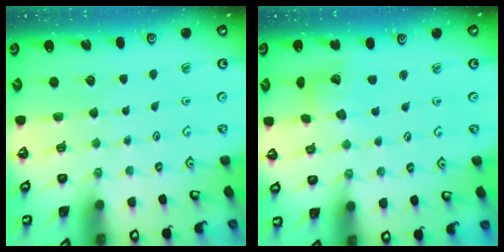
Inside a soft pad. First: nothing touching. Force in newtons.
{"total": 7.4, "press": 7.4, "slide": 1.0}